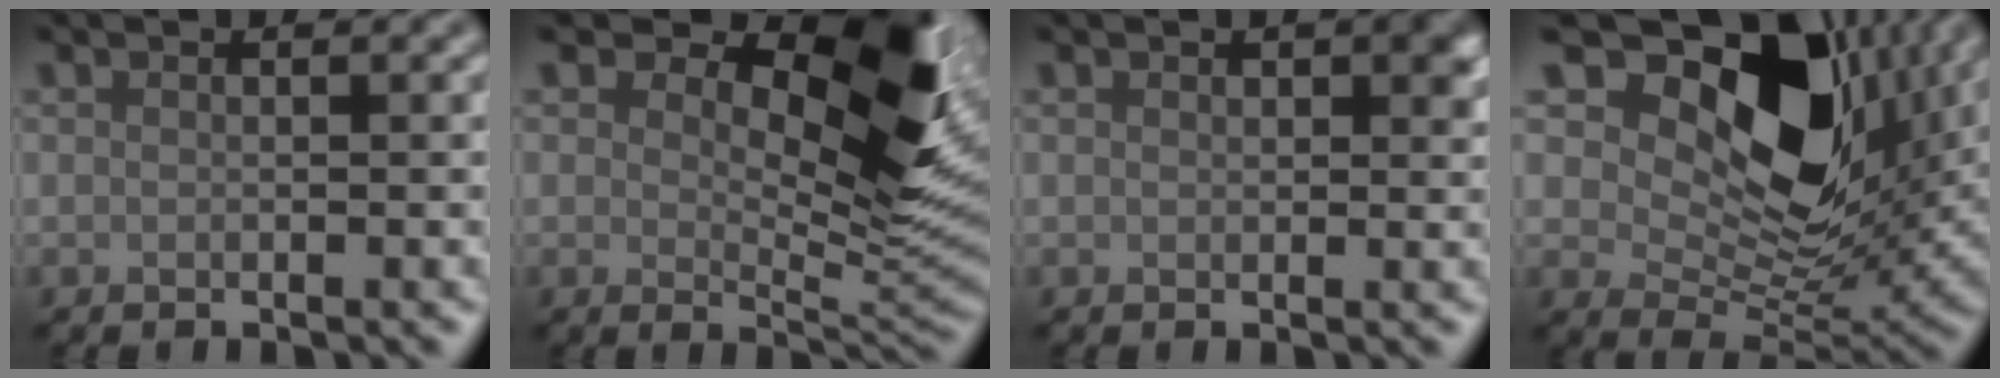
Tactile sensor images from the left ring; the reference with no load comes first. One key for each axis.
{"total": 9.9, "fx": 4.0, "fy": 4.5, "fz": 7.9, "tx": -0.110, "ty": -0.008, "tz": 0.061}
{"total": 2.1, "fx": 0.9, "fy": 1.2, "fz": 1.5, "tx": -0.012, "ty": -0.001, "tz": 0.015}
{"total": 14.6, "fx": 6.0, "fy": 8.8, "fz": 10.0, "tx": -0.159, "ty": 0.000, "tz": 0.108}